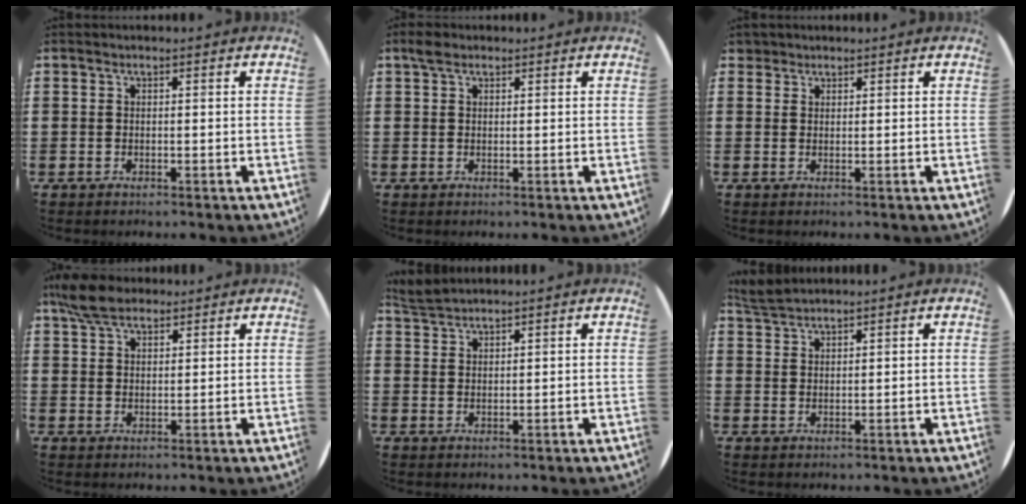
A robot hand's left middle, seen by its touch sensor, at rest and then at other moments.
{"total": 1.6, "force": [1.2, 0.9, 0.6], "torque": [-0.004, 0.003, 0.021]}
{"total": 1.4, "force": [1.2, 0.7, 0.1], "torque": [-0.004, 0.005, 0.024]}
{"total": 5.7, "force": [4.6, 2.3, 2.5], "torque": [-0.052, -0.001, 0.085]}
{"total": 2.6, "force": [2.6, 0.2, 0.2], "torque": [-0.010, 0.000, 0.051]}
{"total": 2.8, "force": [2.8, 0.2, 0.5], "torque": [-0.016, 0.000, 0.054]}